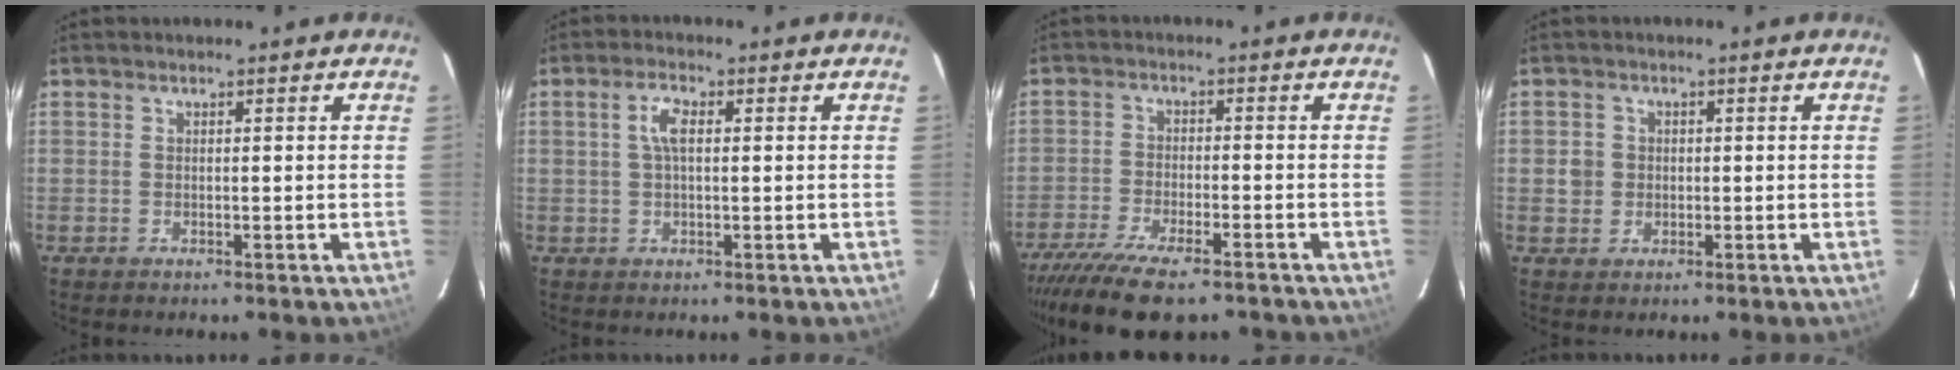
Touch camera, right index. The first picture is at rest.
{"total": 3.5, "force": [0.6, 1.4, 3.1], "torque": [-0.064, 0.008, 0.012]}
{"total": 13.7, "force": [-10.9, 3.7, 7.5], "torque": [-0.165, -0.038, -0.185]}
{"total": 3.0, "force": [-0.2, 2.9, 0.5], "torque": [-0.010, 0.004, -0.002]}